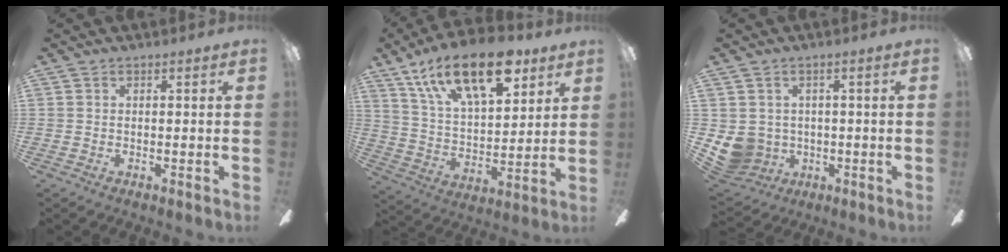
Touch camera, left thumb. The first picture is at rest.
{"total": 21.7, "force": [12.9, 10.0, 14.2], "torque": [-0.234, -0.054, 0.223]}
{"total": 6.6, "force": [-0.2, 6.3, 1.7], "torque": [-0.074, -0.009, -0.001]}